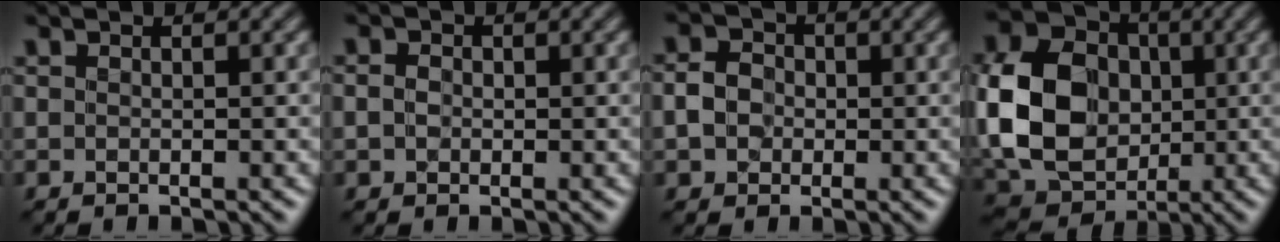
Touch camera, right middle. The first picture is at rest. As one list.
[{"total": 1.4, "force": [0.0, 1.2, 0.7], "torque": [-0.014, 0.000, -0.003]}, {"total": 2.7, "force": [-0.3, 2.4, 1.3], "torque": [-0.024, 0.001, -0.009]}, {"total": 11.5, "force": [0.0, 8.9, 7.2], "torque": [-0.166, 0.008, -0.007]}]